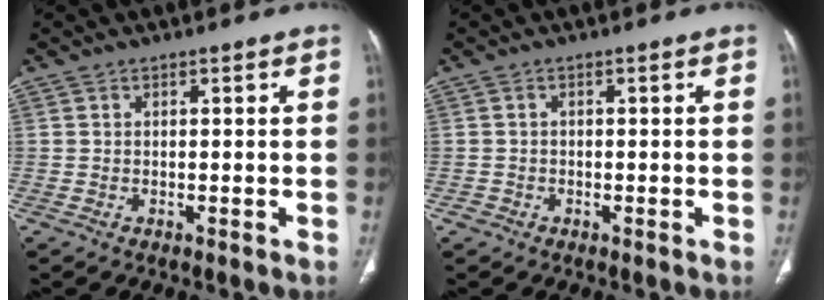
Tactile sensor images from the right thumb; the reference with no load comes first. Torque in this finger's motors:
{"motor_torque": [-0.15, -0.10, -0.19, 0.10, 0.03]}